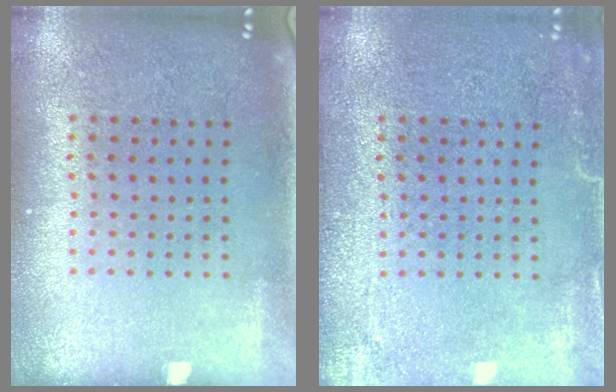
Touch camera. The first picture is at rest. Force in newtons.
{"total": 2.8, "press": 2.8, "slide": 0.3}